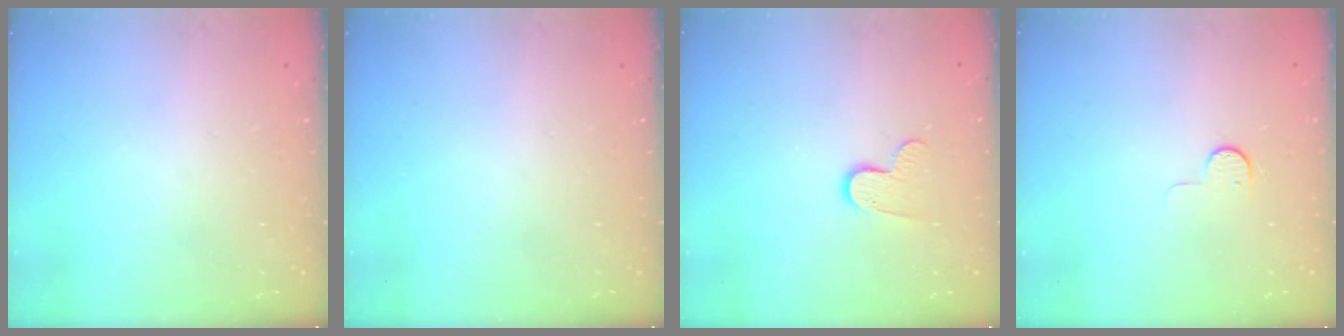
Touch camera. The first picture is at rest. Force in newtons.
{"total": 0.0}
{"total": 7.4, "press": 7.4, "slide": 0.3}
{"total": 4.9, "press": 4.9, "slide": 0.5}